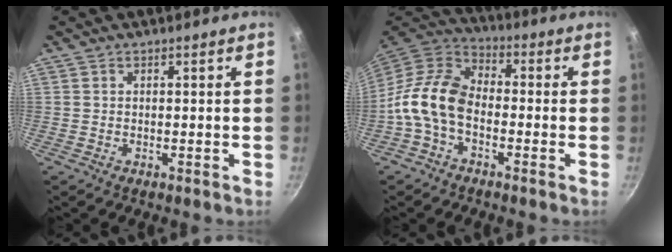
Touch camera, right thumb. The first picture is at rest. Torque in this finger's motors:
{"motor_torque": [1.98, 2.44, 1.16, -1.22, 0.51]}